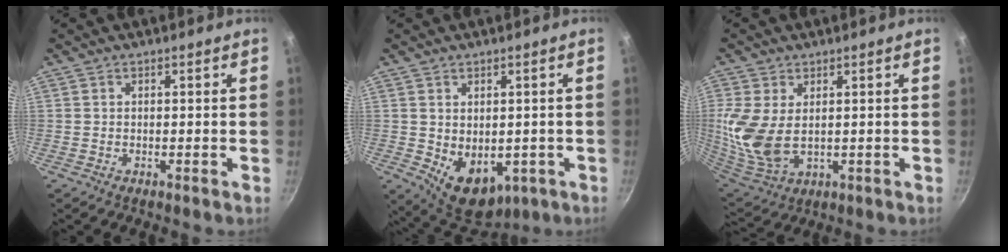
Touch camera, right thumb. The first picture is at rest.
{"total": 10.1, "force": [-1.6, 7.0, 7.1], "torque": [-0.079, -0.013, 0.003]}
{"total": 12.7, "force": [1.7, 7.7, 10.0], "torque": [-0.214, -0.019, 0.047]}